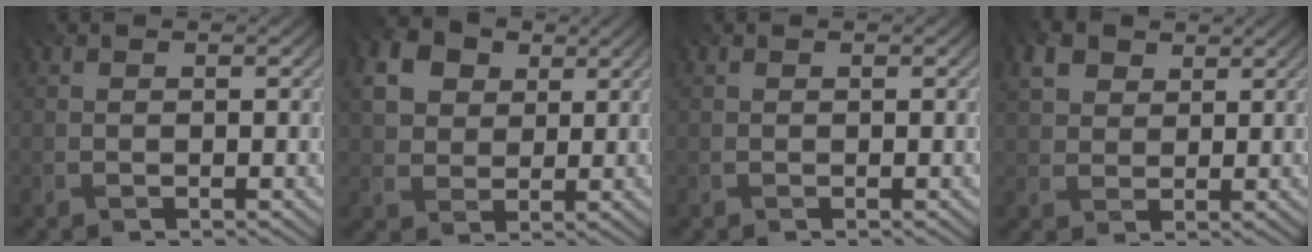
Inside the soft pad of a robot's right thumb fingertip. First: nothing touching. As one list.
[{"total": 6.3, "force": [2.2, 4.9, 3.2], "torque": [-0.100, 0.009, 0.031]}, {"total": 0.0}, {"total": 3.8, "force": [2.0, 2.6, 1.9], "torque": [-0.054, 0.001, 0.040]}]